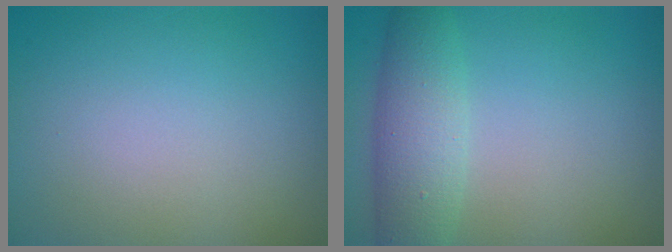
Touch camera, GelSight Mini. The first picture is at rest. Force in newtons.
{"total": 4.5, "press": 4.4, "slide": 0.2}